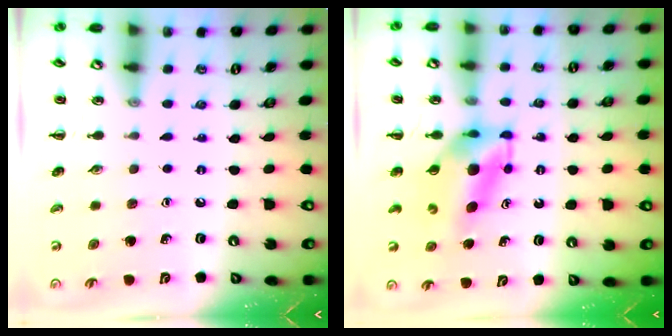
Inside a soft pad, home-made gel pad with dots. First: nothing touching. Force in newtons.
{"total": 5.1, "press": 5.0, "slide": 1.1}